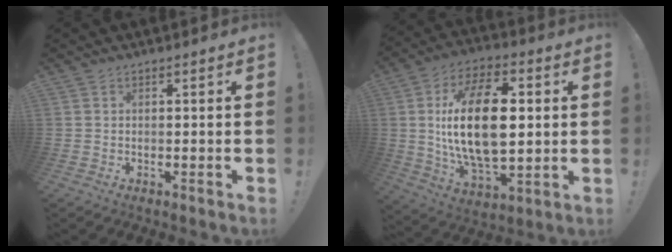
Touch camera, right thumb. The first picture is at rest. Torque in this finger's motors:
{"motor_torque": [0.02, 1.59, 1.74, -1.02, 0.72]}